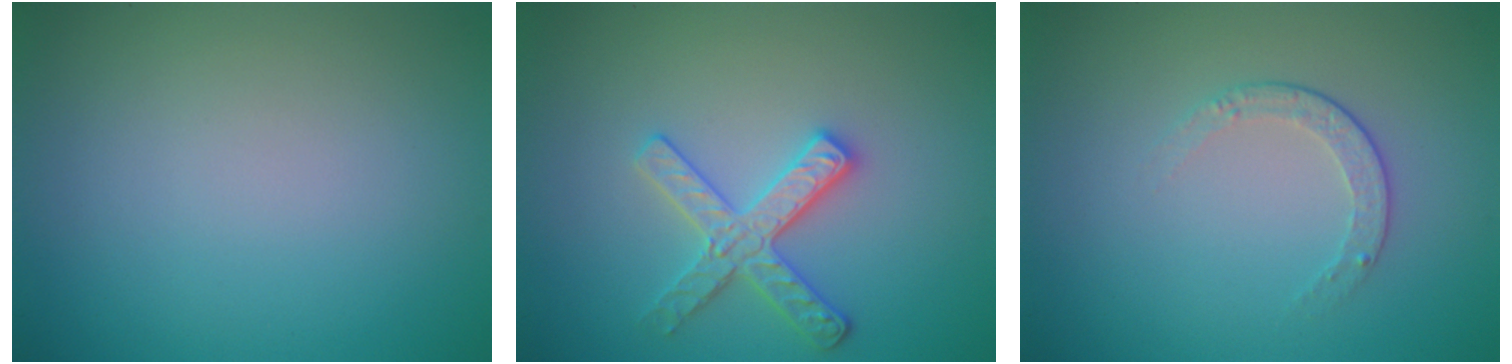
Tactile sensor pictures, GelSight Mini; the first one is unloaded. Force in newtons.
{"total": 3.2, "press": 3.0, "slide": 1.0}
{"total": 1.6, "press": 1.2, "slide": 1.1}